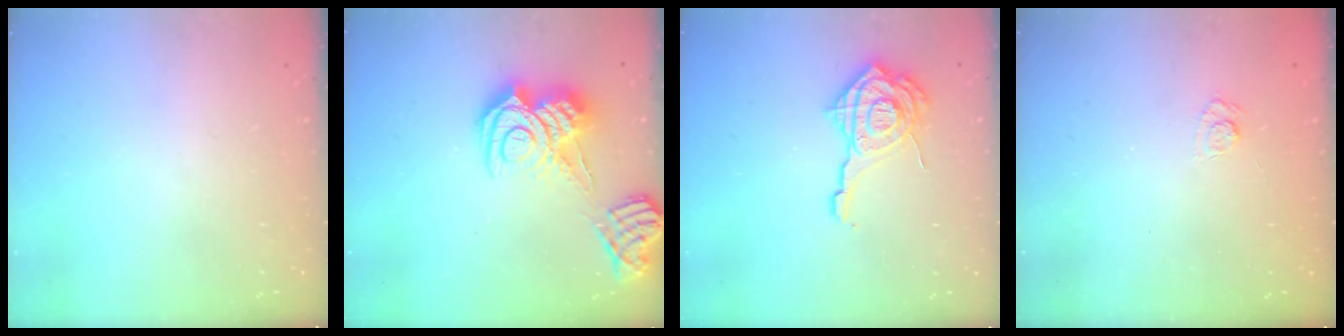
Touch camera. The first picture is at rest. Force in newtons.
{"total": 15.0, "press": 14.9, "slide": 1.8}
{"total": 16.7, "press": 16.6, "slide": 1.5}
{"total": 2.5, "press": 2.1, "slide": 1.4}